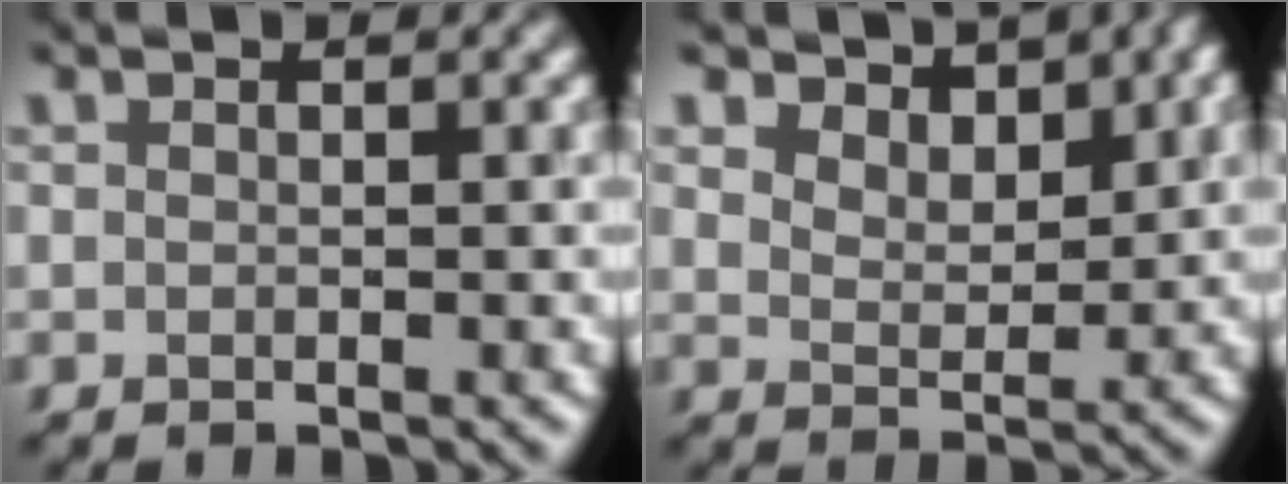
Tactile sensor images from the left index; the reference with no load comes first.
{"total": 4.0, "force": [3.8, 1.0, 0.6], "torque": [-0.050, -0.006, 0.088]}